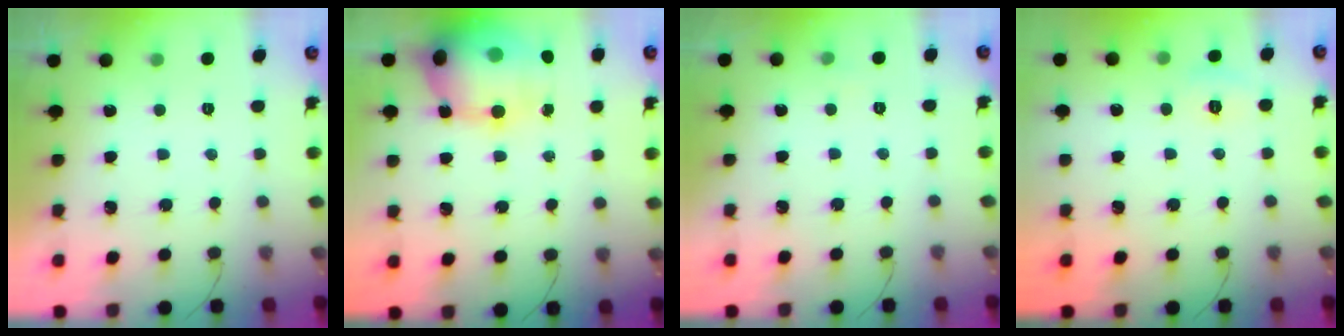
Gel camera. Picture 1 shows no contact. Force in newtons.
{"total": 20.4, "press": 20.0, "slide": 4.3}
{"total": 2.3, "press": 2.1, "slide": 0.9}
{"total": 4.1, "press": 3.9, "slide": 1.2}